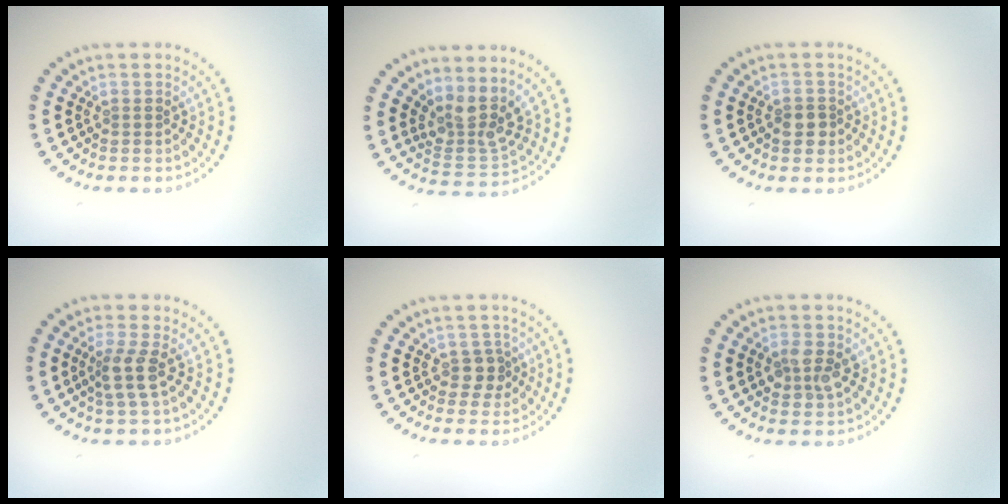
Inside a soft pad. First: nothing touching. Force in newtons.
{"total": 3.7, "press": 2.8, "slide": 2.4}
{"total": 1.7, "press": 1.6, "slide": 0.5}
{"total": 2.5, "press": 2.0, "slide": 1.4}
{"total": 1.8, "press": 1.6, "slide": 0.9}
{"total": 2.3, "press": 2.3, "slide": 0.2}